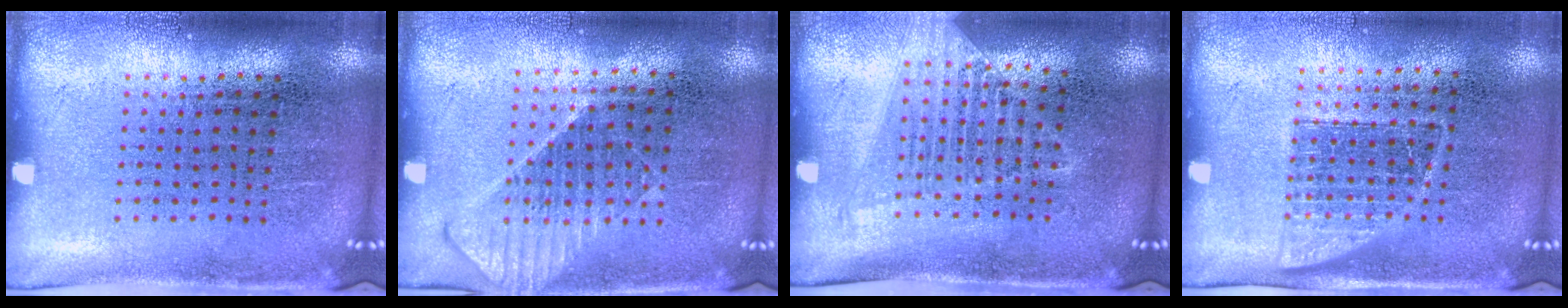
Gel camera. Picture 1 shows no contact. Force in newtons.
{"total": 1.1, "press": 1.0, "slide": 0.5}
{"total": 1.4, "press": 1.2, "slide": 0.6}
{"total": 1.1, "press": 0.9, "slide": 0.6}